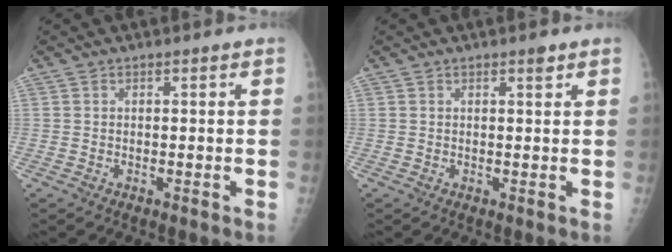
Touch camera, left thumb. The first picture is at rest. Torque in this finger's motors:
{"motor_torque": [0.43, 0.10, 0.52, -0.03, 0.09]}